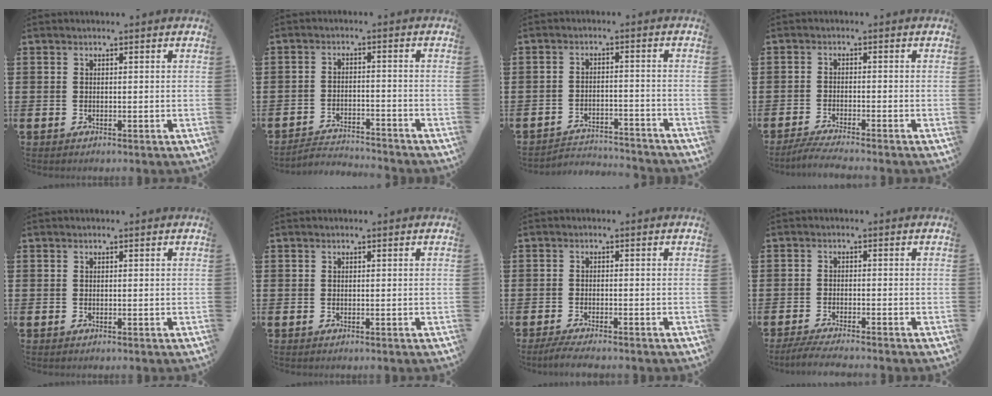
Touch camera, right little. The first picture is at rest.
{"total": 2.8, "force": [-2.8, 0.1, 0.0], "torque": [-0.007, 0.004, -0.062]}
{"total": 3.1, "force": [-3.1, 0.1, -0.1], "torque": [-0.006, 0.002, -0.068]}
{"total": 2.4, "force": [-2.1, -0.1, 1.1], "torque": [-0.018, 0.000, -0.039]}
{"total": 0.0}
{"total": 0.0}
{"total": 1.9, "force": [-1.7, 0.0, 0.9], "torque": [-0.015, 0.004, -0.034]}
{"total": 2.3, "force": [-2.1, -0.1, 1.0], "torque": [-0.015, 0.001, -0.040]}